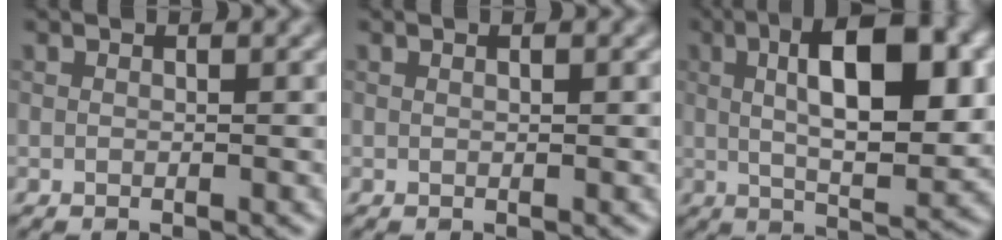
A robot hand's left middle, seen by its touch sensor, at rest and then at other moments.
{"total": 0.0}
{"total": 10.2, "force": [1.5, 3.3, 9.5], "torque": [-0.137, 0.009, 0.027]}